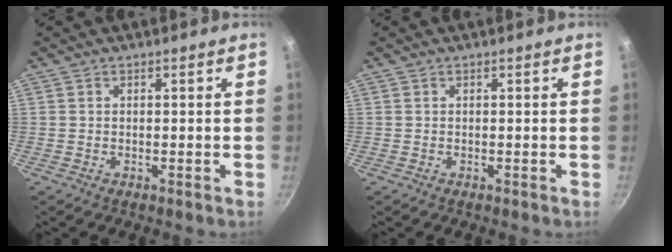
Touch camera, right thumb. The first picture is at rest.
{"total": 0.0}